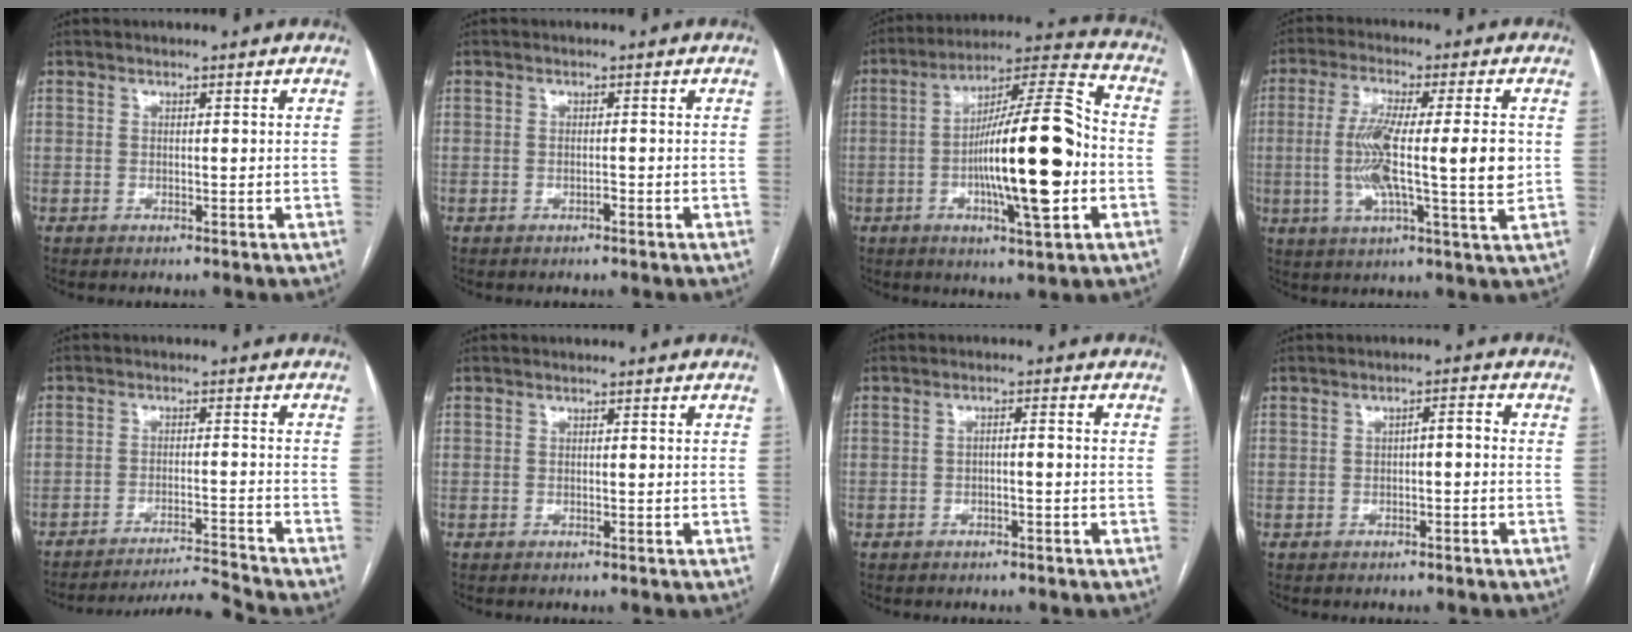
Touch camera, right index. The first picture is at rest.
{"total": 0.6, "force": [-0.4, 0.2, 0.4], "torque": [-0.010, 0.000, -0.007]}
{"total": 18.6, "force": [-3.3, 2.6, 18.1], "torque": [-0.305, 0.012, -0.053]}
{"total": 13.8, "force": [-0.1, 1.2, 13.8], "torque": [-0.247, -0.003, -0.006]}
{"total": 8.8, "force": [-7.9, -3.9, -0.4], "torque": [0.003, 0.004, -0.136]}
{"total": 0.0}
{"total": 1.9, "force": [-0.6, 0.3, 1.8], "torque": [-0.031, 0.009, -0.010]}
{"total": 2.0, "force": [-0.4, 0.5, 1.9], "torque": [-0.029, 0.012, -0.006]}